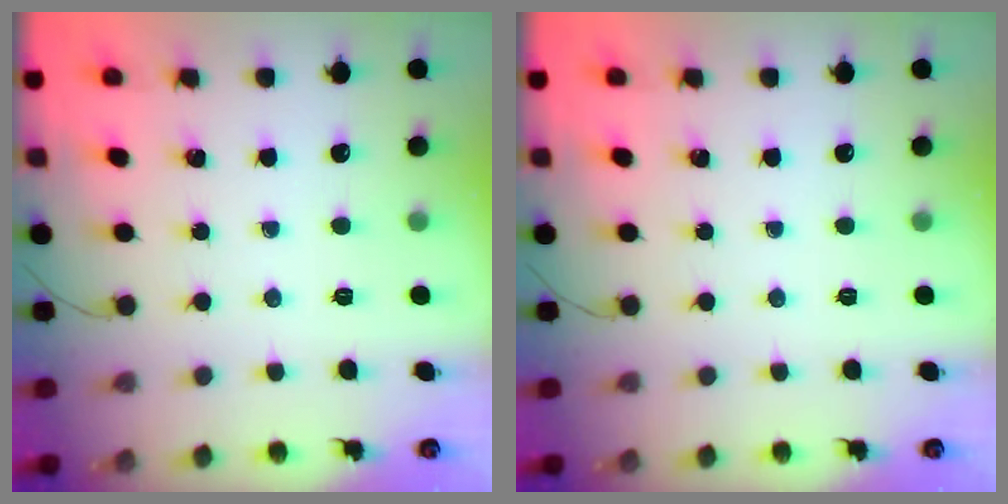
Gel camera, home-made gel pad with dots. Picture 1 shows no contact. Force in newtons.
{"total": 0.0}